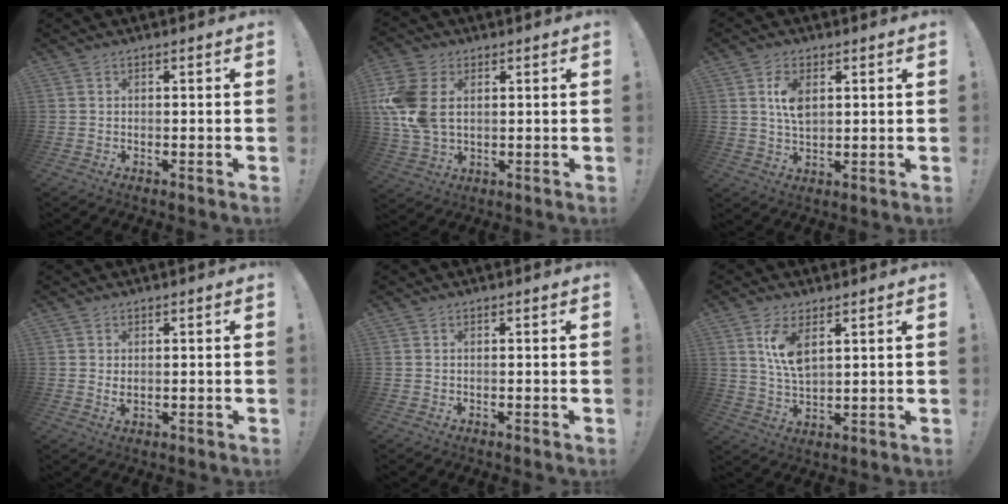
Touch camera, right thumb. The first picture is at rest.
{"total": 13.4, "force": [2.3, 9.3, 9.3], "torque": [-0.197, -0.004, 0.044]}
{"total": 6.7, "force": [1.8, 3.7, 5.3], "torque": [-0.091, -0.005, 0.028]}
{"total": 1.7, "force": [0.6, 1.0, 1.2], "torque": [-0.010, -0.004, 0.009]}
{"total": 0.0}
{"total": 8.5, "force": [4.0, 3.6, 6.5], "torque": [-0.118, -0.019, 0.069]}